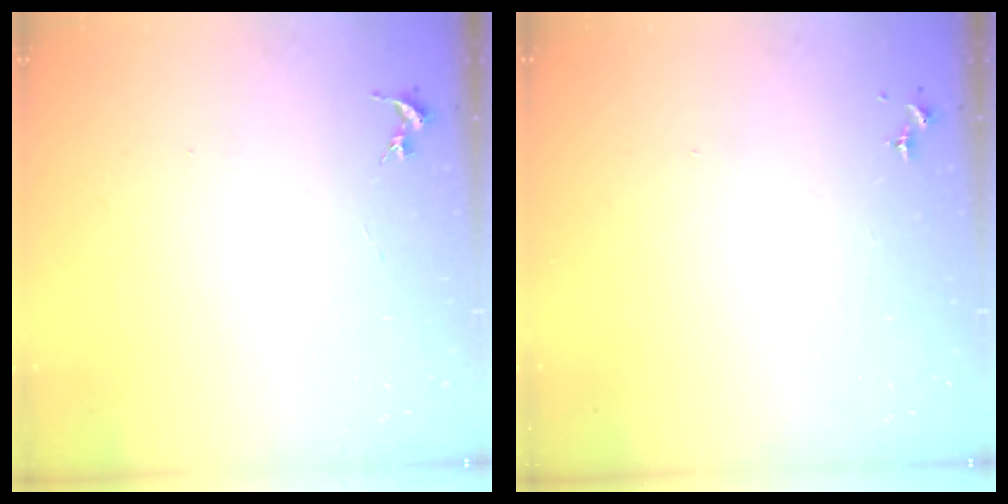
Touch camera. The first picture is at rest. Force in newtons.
{"total": 0.0}